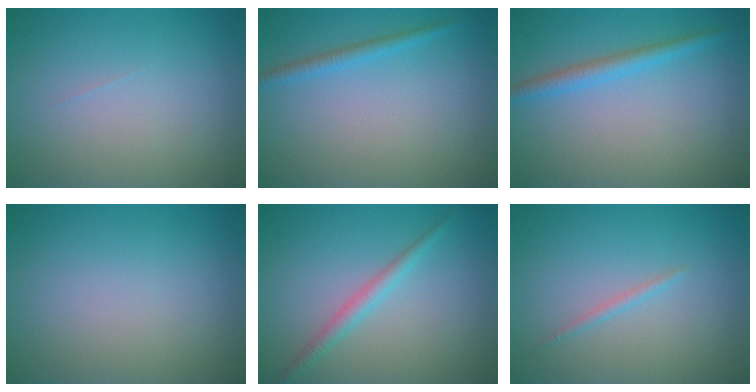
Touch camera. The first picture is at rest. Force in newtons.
{"total": 1.5, "press": 1.5, "slide": 0.1}
{"total": 2.1, "press": 2.1, "slide": 0.1}
{"total": 0.0}
{"total": 1.8, "press": 1.8, "slide": 0.0}
{"total": 0.8, "press": 0.8, "slide": 0.0}